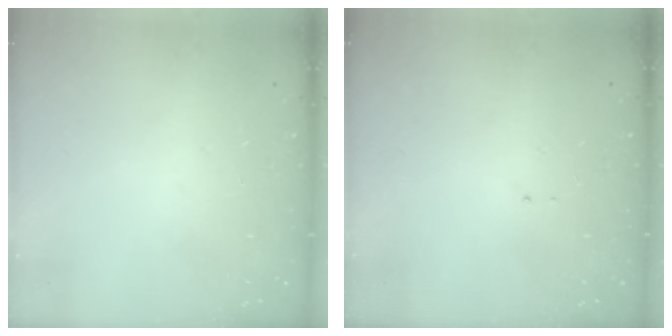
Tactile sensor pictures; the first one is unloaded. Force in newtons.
{"total": 0.7, "press": 0.7, "slide": 0.1}